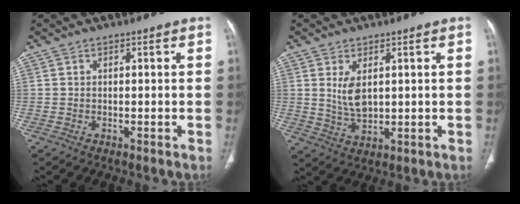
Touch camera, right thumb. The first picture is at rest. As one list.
[{"total": 5.4, "force": [1.5, 2.9, 4.3], "torque": [-0.077, -0.014, 0.041]}]